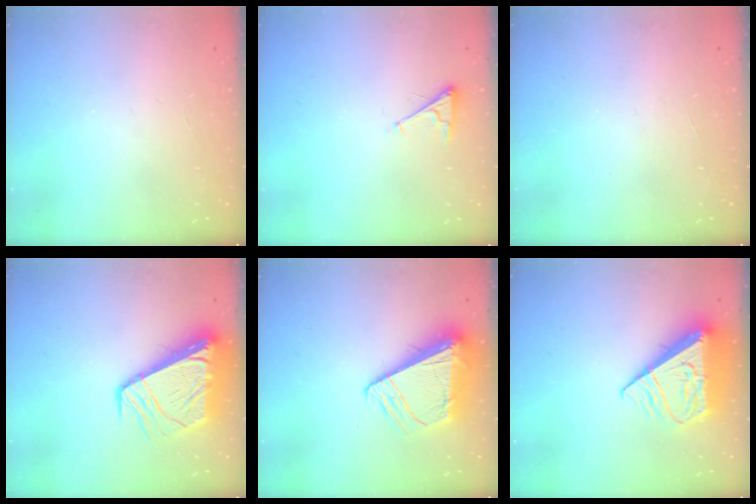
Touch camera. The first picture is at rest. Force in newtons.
{"total": 3.6, "press": 3.6, "slide": 0.5}
{"total": 0.0}
{"total": 11.8, "press": 11.7, "slide": 1.5}
{"total": 11.0, "press": 10.9, "slide": 1.4}
{"total": 12.6, "press": 12.5, "slide": 1.6}